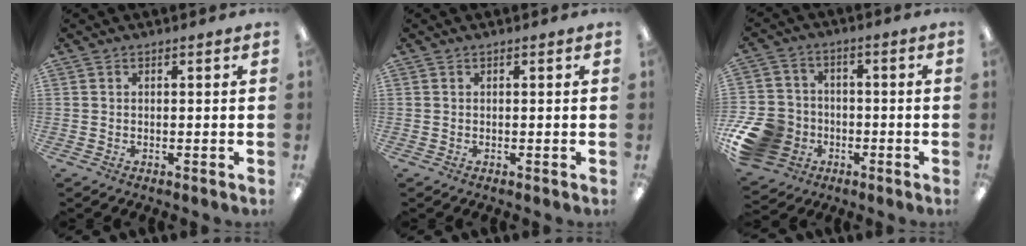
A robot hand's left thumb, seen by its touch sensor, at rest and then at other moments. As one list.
[{"total": 0.0}, {"total": 15.1, "force": [-5.4, 12.0, 7.3], "torque": [-0.163, 0.038, -0.089]}]